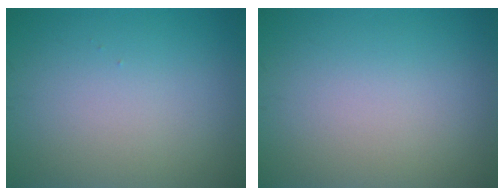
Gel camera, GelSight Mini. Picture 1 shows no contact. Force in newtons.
{"total": 0.0}